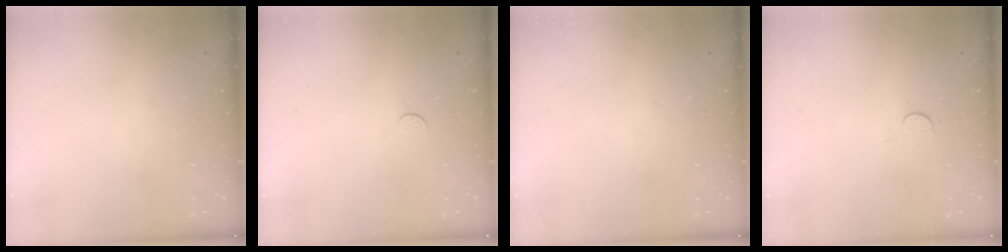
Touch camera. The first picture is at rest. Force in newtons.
{"total": 3.1, "press": 3.1, "slide": 0.4}
{"total": 0.0}
{"total": 2.8, "press": 2.8, "slide": 0.4}